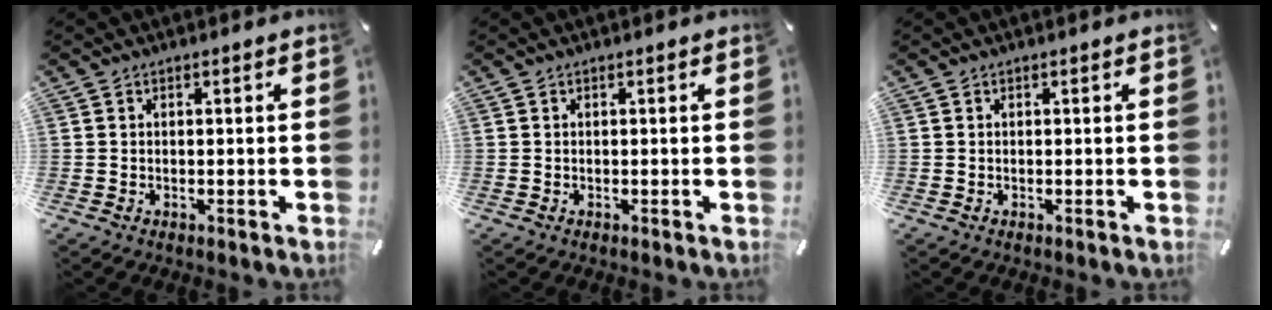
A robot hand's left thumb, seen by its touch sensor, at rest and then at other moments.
{"total": 0.0}
{"total": 0.0}